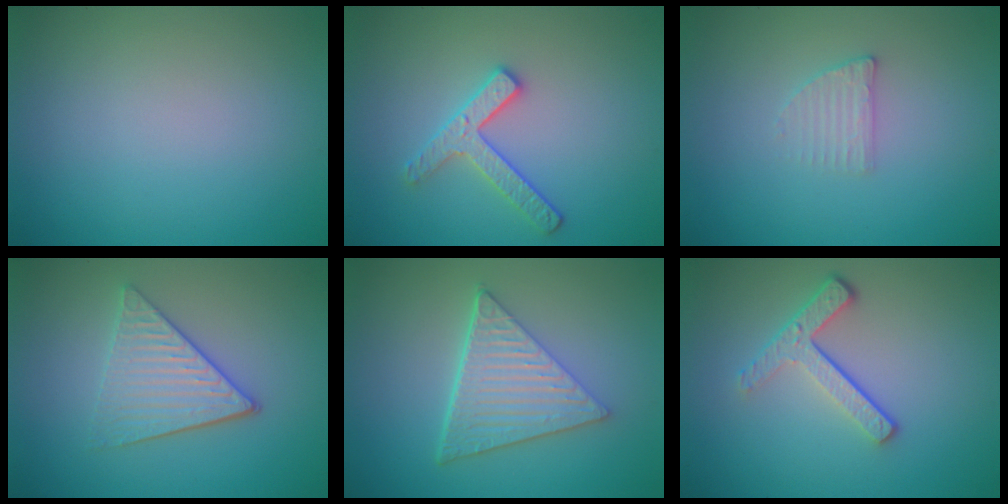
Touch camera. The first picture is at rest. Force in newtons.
{"total": 2.6, "press": 2.5, "slide": 0.4}
{"total": 1.6, "press": 1.5, "slide": 0.3}
{"total": 3.9, "press": 3.3, "slide": 2.0}
{"total": 6.2, "press": 4.4, "slide": 4.4}
{"total": 3.5, "press": 2.5, "slide": 2.5}